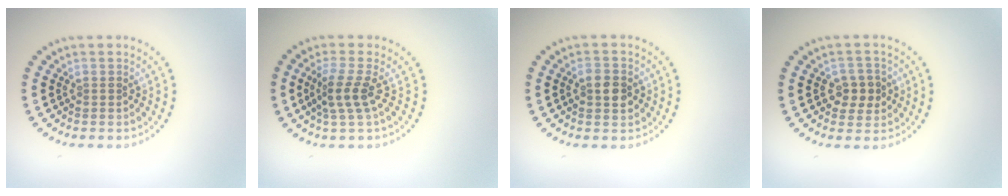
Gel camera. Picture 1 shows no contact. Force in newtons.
{"total": 2.5, "press": 2.0, "slide": 1.5}
{"total": 2.6, "press": 2.6, "slide": 0.1}
{"total": 2.6, "press": 2.5, "slide": 0.5}